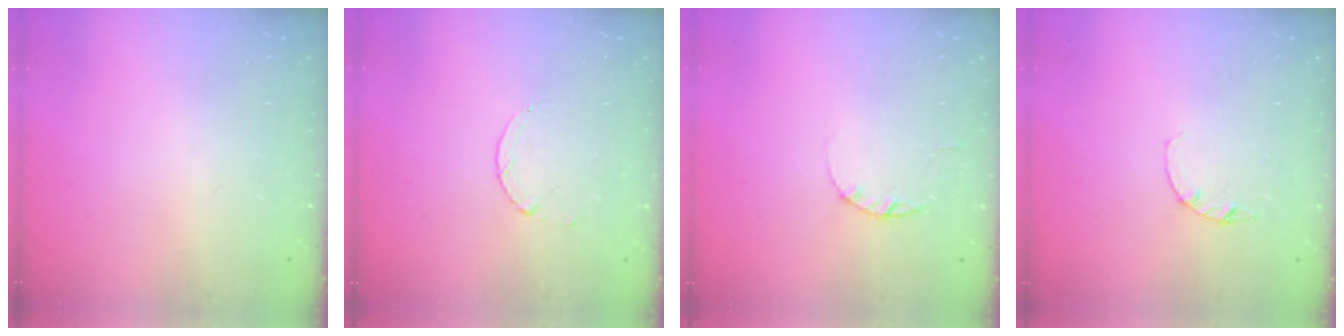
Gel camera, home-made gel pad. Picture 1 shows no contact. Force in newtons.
{"total": 2.3, "press": 2.3, "slide": 0.3}
{"total": 1.7, "press": 1.7, "slide": 0.3}
{"total": 1.2, "press": 1.1, "slide": 0.3}